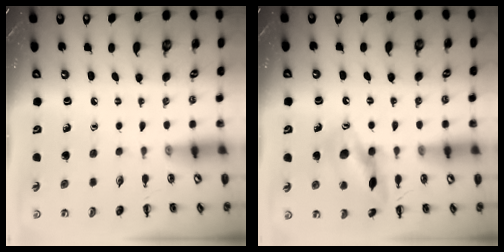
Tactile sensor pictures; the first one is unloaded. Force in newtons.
{"total": 14.7, "press": 14.6, "slide": 1.4}